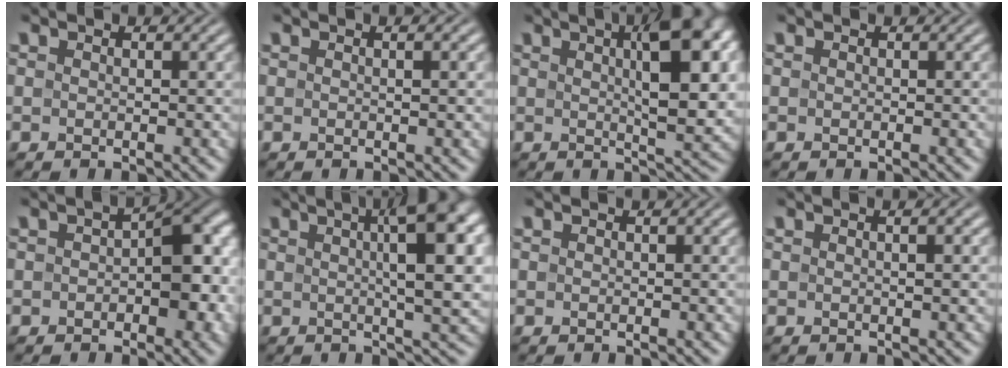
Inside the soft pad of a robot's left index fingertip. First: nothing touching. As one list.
[{"total": 1.2, "force": [0.3, 0.3, 1.1], "torque": [-0.014, 0.005, 0.000]}, {"total": 9.4, "force": [2.5, 2.9, 8.5], "torque": [-0.114, 0.008, 0.039]}, {"total": 0.0}, {"total": 7.1, "force": [0.0, 4.1, 5.9], "torque": [-0.062, 0.008, -0.007]}, {"total": 10.5, "force": [2.6, 2.9, 9.7], "torque": [-0.109, 0.013, 0.034]}, {"total": 0.0}, {"total": 1.6, "force": [0.4, 0.5, 1.5], "torque": [-0.019, 0.005, -0.001]}]